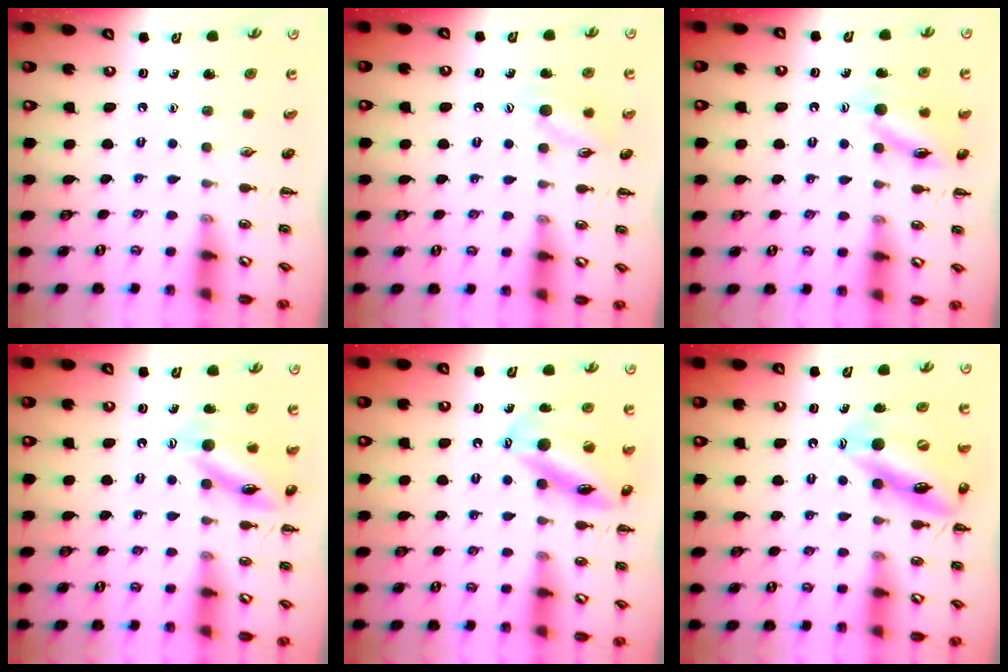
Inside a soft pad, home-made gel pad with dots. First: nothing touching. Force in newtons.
{"total": 9.1, "press": 9.0, "slide": 1.1}
{"total": 13.2, "press": 13.1, "slide": 1.1}
{"total": 13.7, "press": 13.6, "slide": 1.4}
{"total": 15.1, "press": 14.7, "slide": 3.4}
{"total": 15.2, "press": 15.0, "slide": 2.4}